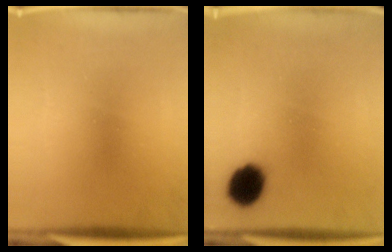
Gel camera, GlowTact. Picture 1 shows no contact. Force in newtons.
{"total": 8.4}